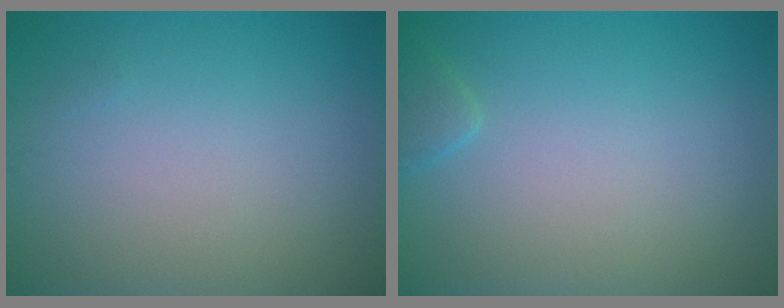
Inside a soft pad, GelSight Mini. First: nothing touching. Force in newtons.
{"total": 1.1, "press": 1.1, "slide": 0.1}